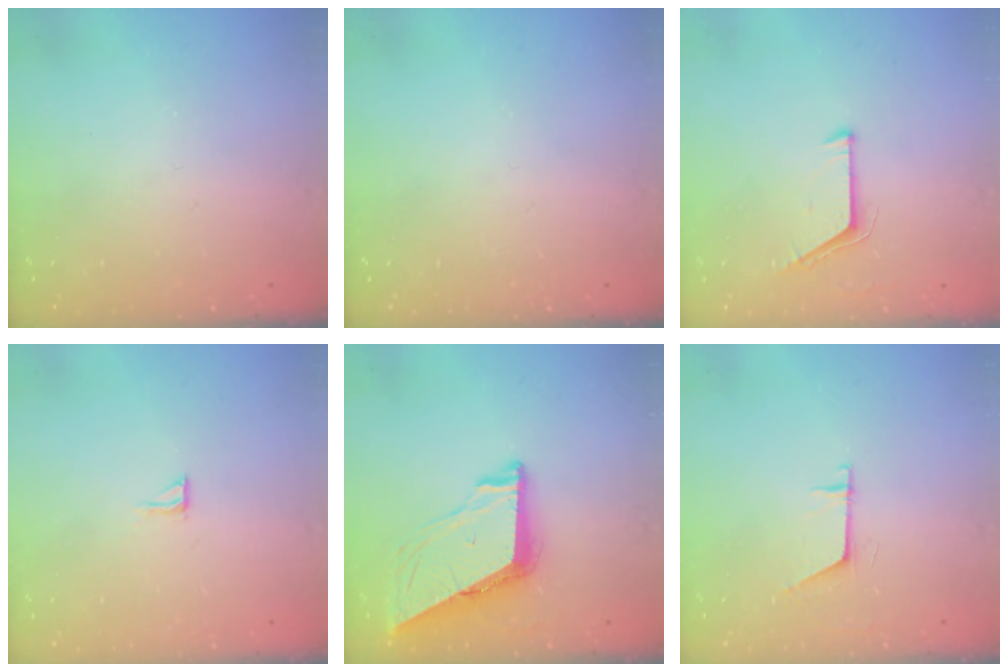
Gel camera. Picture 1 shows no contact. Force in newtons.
{"total": 0.0}
{"total": 5.7, "press": 5.7, "slide": 0.5}
{"total": 3.6, "press": 3.6, "slide": 0.4}
{"total": 8.4, "press": 8.4, "slide": 0.9}
{"total": 6.1, "press": 6.1, "slide": 0.5}